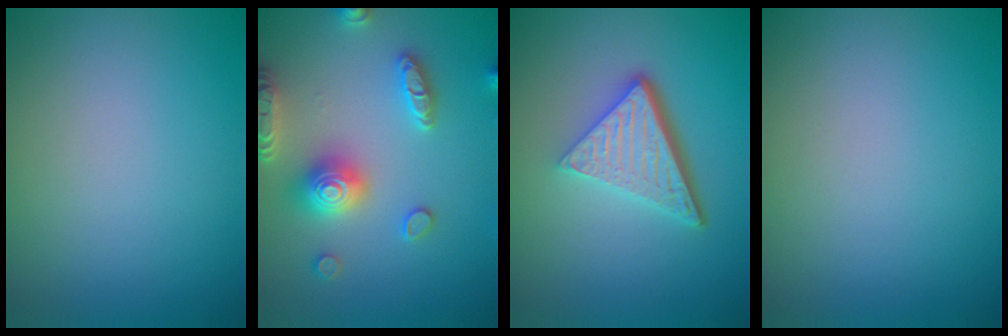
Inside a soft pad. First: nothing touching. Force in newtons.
{"total": 5.4, "press": 5.3, "slide": 0.9}
{"total": 5.5, "press": 3.8, "slide": 4.0}
{"total": 0.0}